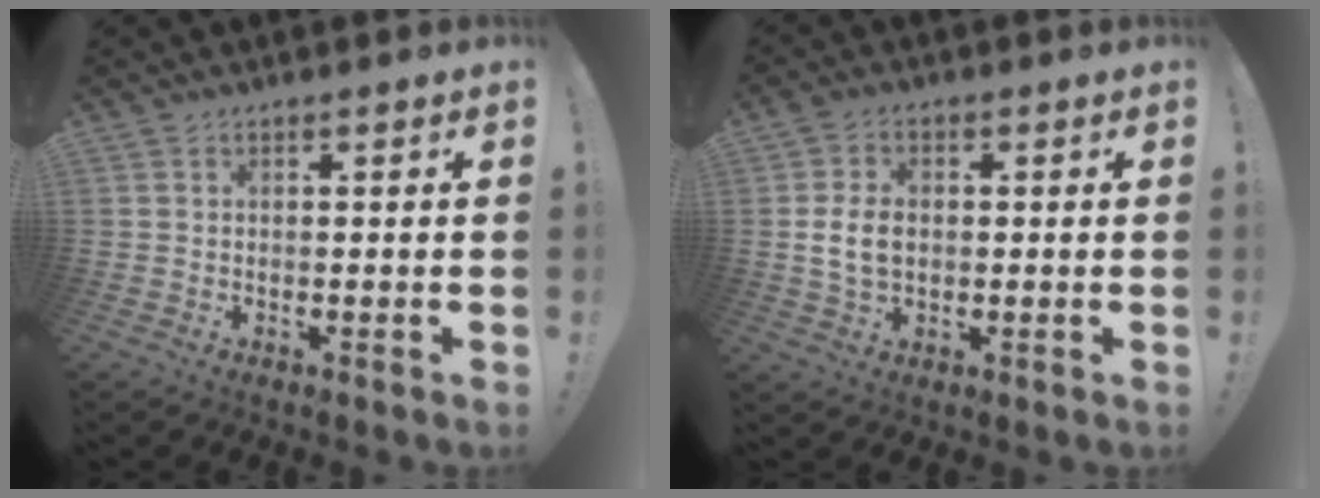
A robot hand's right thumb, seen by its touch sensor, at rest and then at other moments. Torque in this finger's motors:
{"motor_torque": [-0.23, 0.29, 0.71, 0.18, 0.04]}